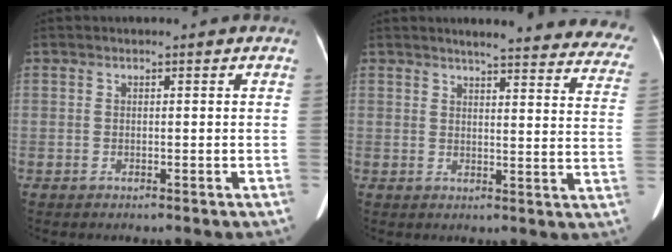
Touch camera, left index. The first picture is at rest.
{"total": 23.8, "force": [21.9, 2.9, 8.7], "torque": [-0.092, -0.077, 0.229]}